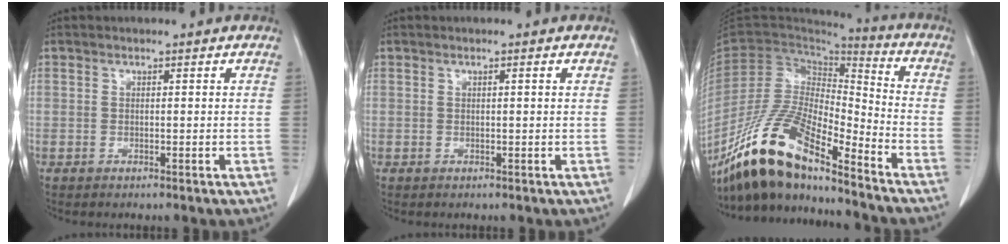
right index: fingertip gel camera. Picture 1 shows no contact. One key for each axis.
{"total": 0.5, "fx": 0.2, "fy": -0.1, "fz": 0.5, "tx": -0.009, "ty": 0.001, "tz": 0.003}
{"total": 17.4, "fx": -13.9, "fy": 4.0, "fz": 9.6, "tx": -0.183, "ty": 0.002, "tz": -0.261}